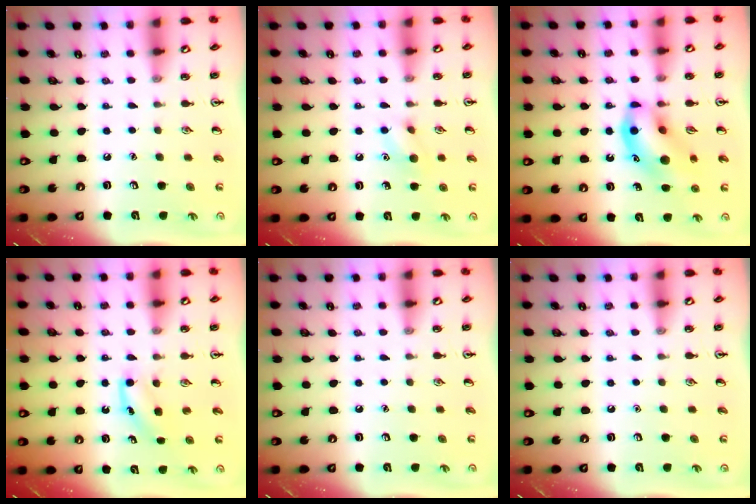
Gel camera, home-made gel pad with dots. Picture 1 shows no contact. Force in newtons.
{"total": 7.2, "press": 7.1, "slide": 1.3}
{"total": 13.1, "press": 12.8, "slide": 2.7}
{"total": 3.8, "press": 3.5, "slide": 1.3}
{"total": 0.0}
{"total": 0.0}